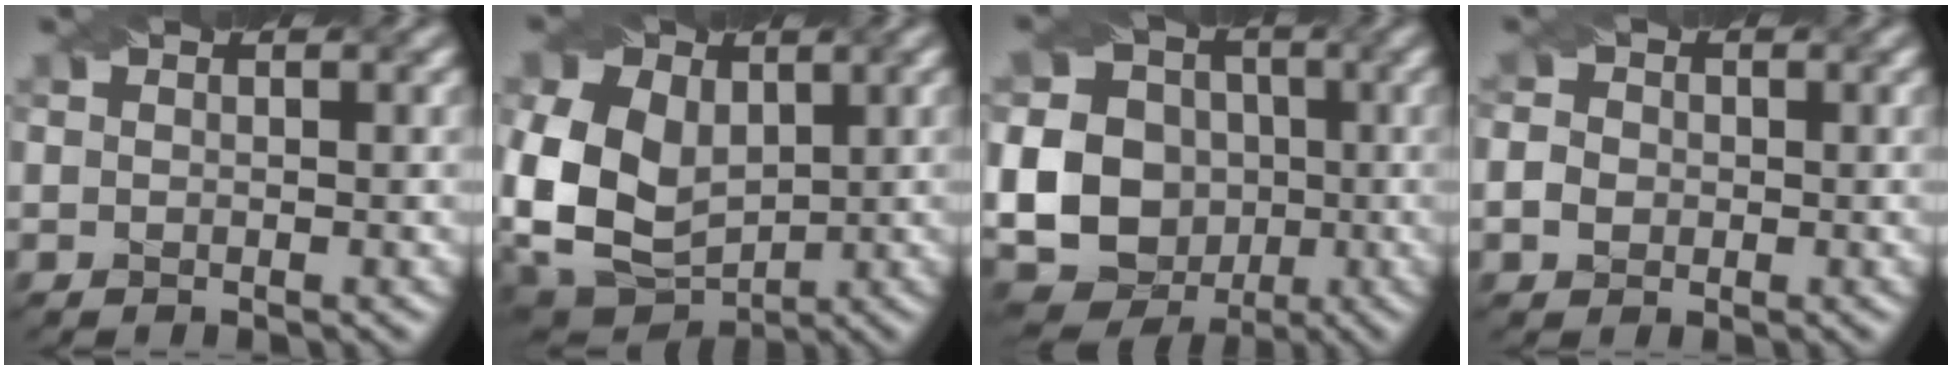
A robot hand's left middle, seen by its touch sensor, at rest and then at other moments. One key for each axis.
{"total": 13.5, "fx": 1.4, "fy": 10.1, "fz": 8.9, "tx": -0.177, "ty": 0.003, "tz": 0.017}
{"total": 19.7, "fx": -2.7, "fy": 18.2, "fz": 7.2, "tx": -0.160, "ty": -0.006, "tz": -0.072}
{"total": 2.3, "fx": -0.3, "fy": 2.1, "fz": 0.9, "tx": -0.004, "ty": 0.010, "tz": -0.015}